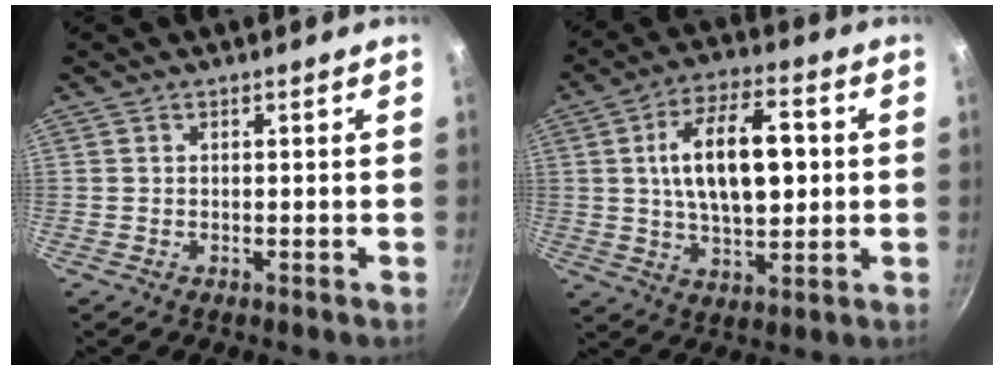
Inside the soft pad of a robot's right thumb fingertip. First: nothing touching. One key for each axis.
{"total": 15.5, "fx": 2.0, "fy": 7.8, "fz": 13.3, "tx": -0.208, "ty": 0.005, "tz": 0.033}